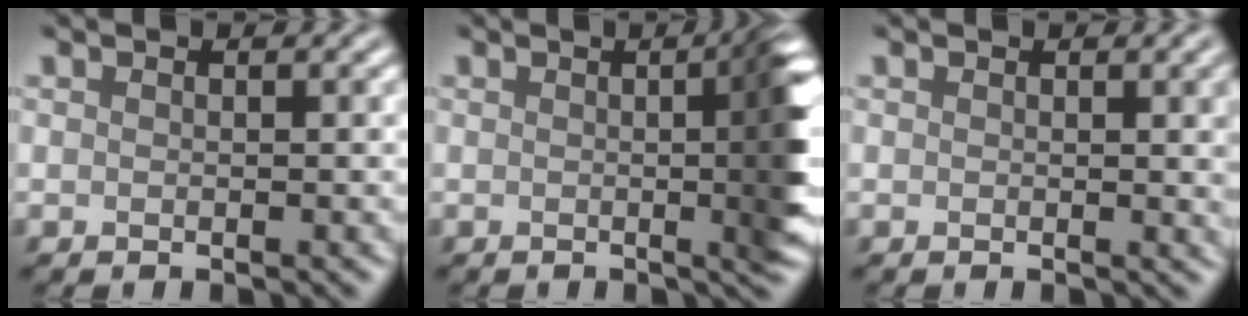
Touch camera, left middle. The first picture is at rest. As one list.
[{"total": 6.8, "force": [0.3, 2.0, 6.5], "torque": [-0.057, 0.003, 0.005]}, {"total": 3.2, "force": [0.7, 1.0, 2.9], "torque": [-0.022, 0.004, 0.008]}]